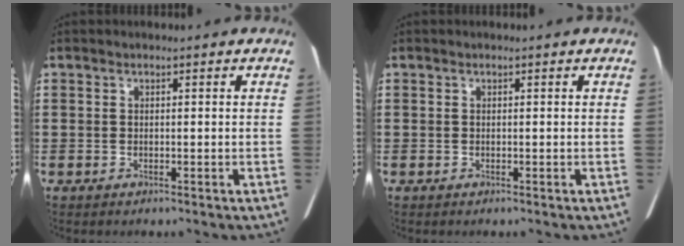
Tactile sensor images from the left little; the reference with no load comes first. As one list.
[{"total": 0.0}]